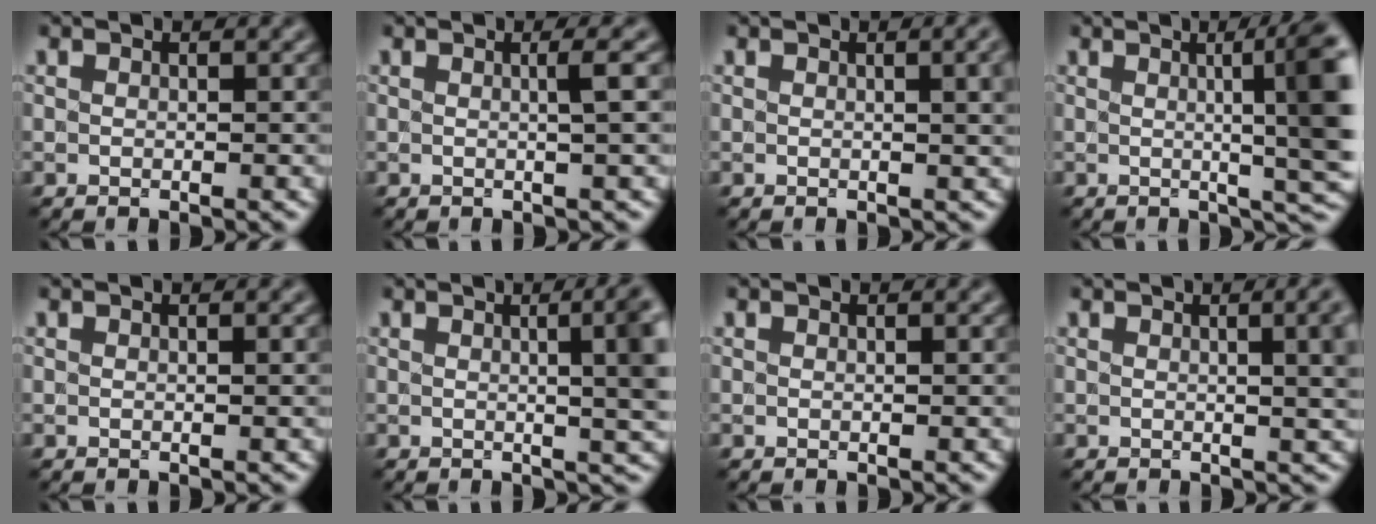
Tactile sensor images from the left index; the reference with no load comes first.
{"total": 2.4, "force": [0.2, 0.6, 2.3], "torque": [-0.032, 0.003, -0.005]}
{"total": 4.0, "force": [0.6, 1.6, 3.7], "torque": [-0.024, 0.012, 0.000]}
{"total": 9.7, "force": [1.0, 2.0, 9.4], "torque": [-0.097, 0.011, 0.013]}
{"total": 0.7, "force": [0.1, 0.2, 0.7], "torque": [-0.010, -0.001, -0.001]}
{"total": 9.0, "force": [1.0, 3.5, 8.3], "torque": [-0.047, 0.022, -0.001]}
{"total": 0.0}
{"total": 5.8, "force": [0.7, 2.4, 5.2], "torque": [-0.027, 0.015, 0.003]}